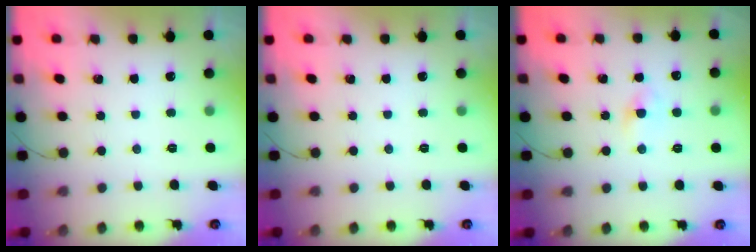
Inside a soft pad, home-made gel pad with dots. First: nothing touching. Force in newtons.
{"total": 0.0}
{"total": 2.4, "press": 2.2, "slide": 1.1}